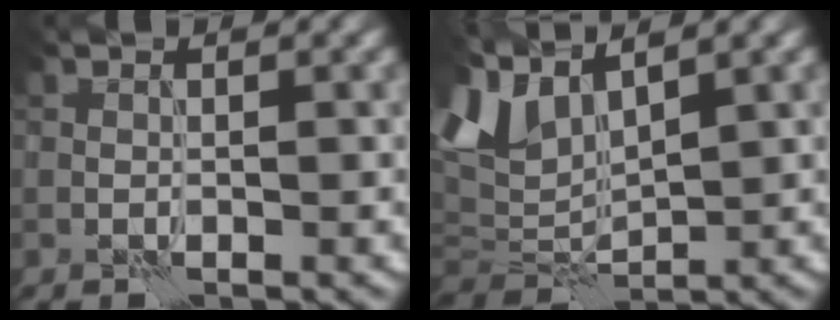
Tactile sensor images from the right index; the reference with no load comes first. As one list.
[{"total": 6.6, "force": [3.5, 3.3, 4.5], "torque": [-0.113, 0.011, 0.062]}]